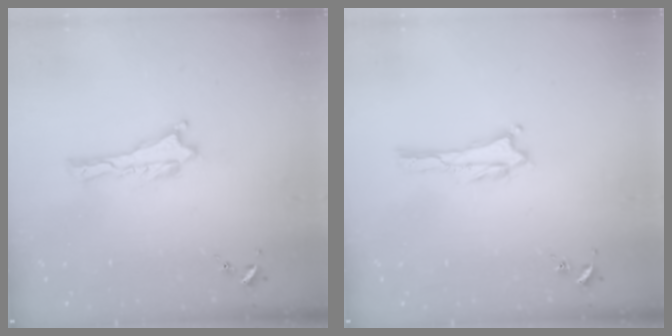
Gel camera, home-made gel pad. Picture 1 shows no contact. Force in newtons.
{"total": 0.0}